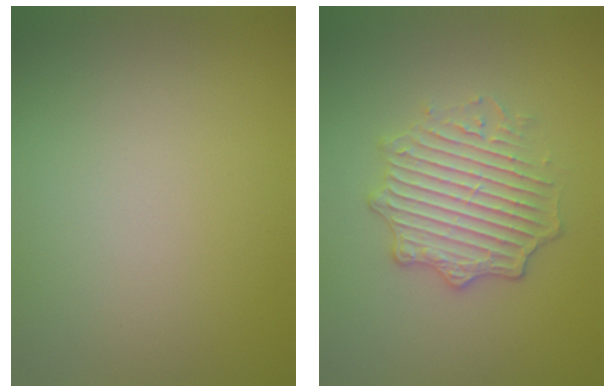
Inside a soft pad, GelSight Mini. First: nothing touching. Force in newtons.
{"total": 4.5, "press": 4.0, "slide": 2.0}